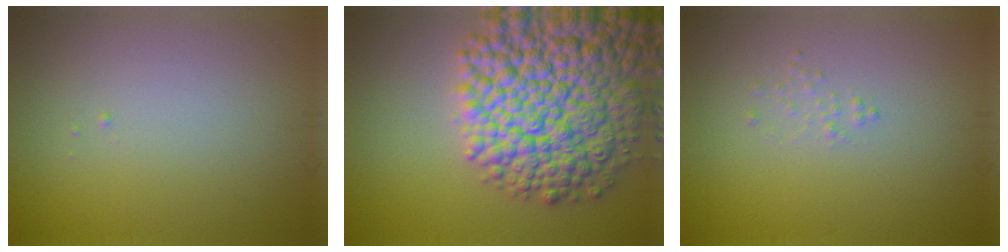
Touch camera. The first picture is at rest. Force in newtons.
{"total": 14.5, "press": 14.5, "slide": 0.6}
{"total": 0.7, "press": 0.7, "slide": 0.1}